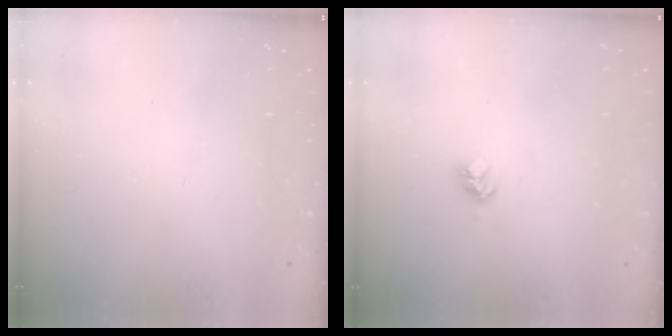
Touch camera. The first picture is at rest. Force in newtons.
{"total": 3.9, "press": 3.8, "slide": 0.5}